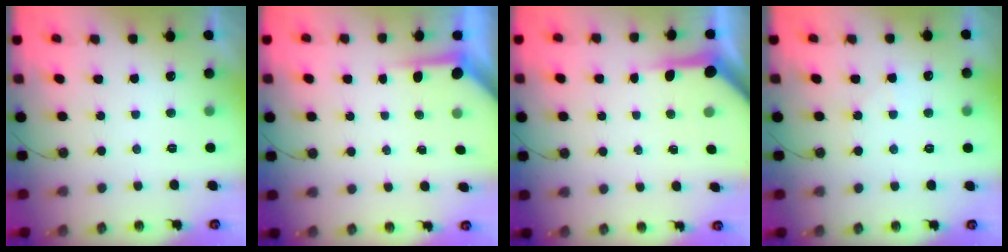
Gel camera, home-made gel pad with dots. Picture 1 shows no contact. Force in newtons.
{"total": 3.8, "press": 3.7, "slide": 0.4}
{"total": 4.9, "press": 4.9, "slide": 0.3}
{"total": 3.7, "press": 3.7, "slide": 0.6}